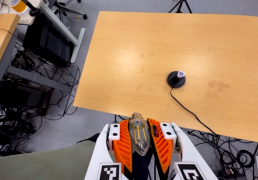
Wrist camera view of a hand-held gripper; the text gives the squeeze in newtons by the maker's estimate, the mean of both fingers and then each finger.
{"total": 21.3, "left": 23.1, "right": 19.5}